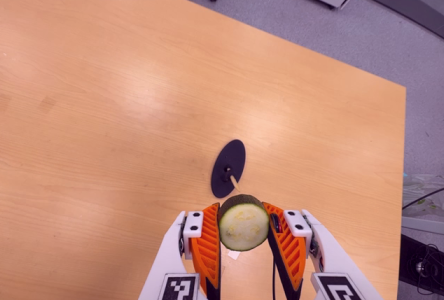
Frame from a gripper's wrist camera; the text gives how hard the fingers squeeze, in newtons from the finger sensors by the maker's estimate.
{"total": 11.3, "left": 10.5, "right": 12.0}